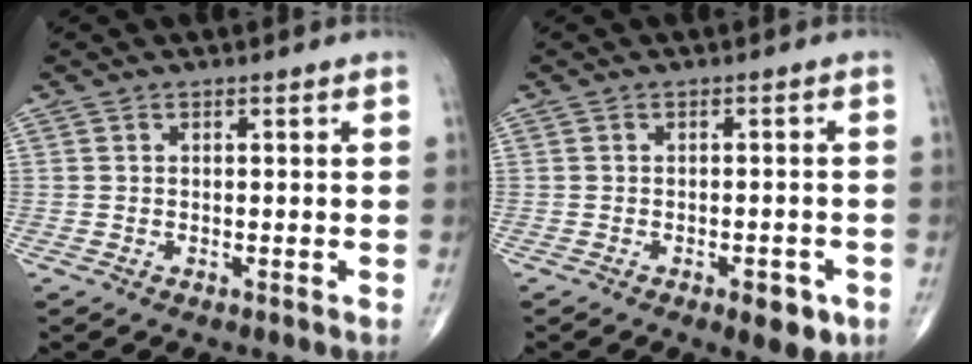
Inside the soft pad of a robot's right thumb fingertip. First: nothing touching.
{"total": 4.8, "force": [-2.3, 2.1, 3.6], "torque": [-0.033, 0.004, -0.024]}